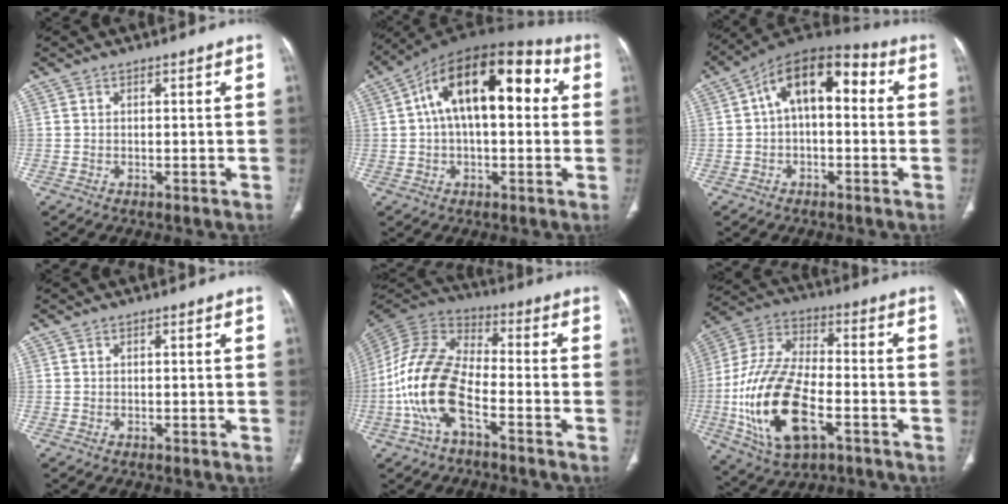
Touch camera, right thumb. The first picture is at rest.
{"total": 19.4, "force": [4.1, 9.6, 16.3], "torque": [-0.240, 0.045, 0.053]}
{"total": 13.9, "force": [2.2, 7.6, 11.4], "torque": [-0.157, 0.042, 0.022]}
{"total": 0.0}
{"total": 15.9, "force": [-5.5, 7.6, 12.8], "torque": [-0.270, 0.043, -0.110]}
{"total": 21.3, "force": [-6.2, 10.6, 17.3], "torque": [-0.350, 0.019, -0.106]}